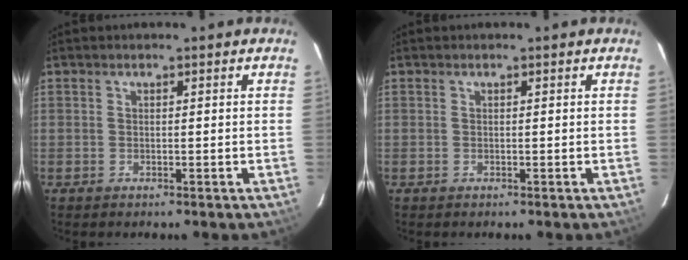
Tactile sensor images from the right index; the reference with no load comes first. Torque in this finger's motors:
{"motor_torque": [0.00, 0.00, 0.02, 0.00]}